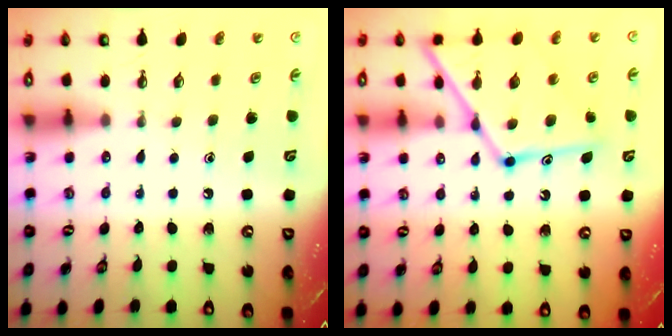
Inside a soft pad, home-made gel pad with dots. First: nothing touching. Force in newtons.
{"total": 17.5, "press": 17.5, "slide": 1.4}